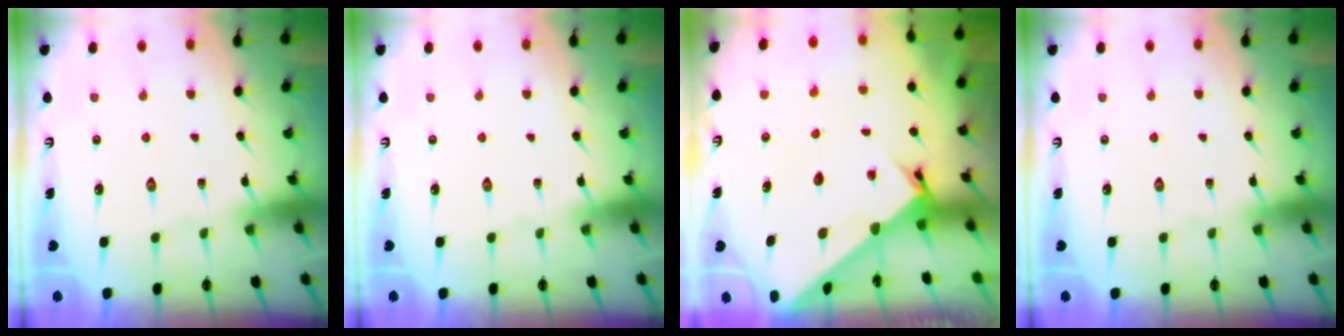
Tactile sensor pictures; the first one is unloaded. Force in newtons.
{"total": 0.0}
{"total": 2.1, "press": 2.1, "slide": 0.1}
{"total": 0.0}